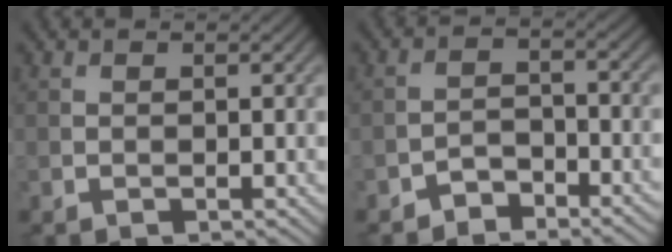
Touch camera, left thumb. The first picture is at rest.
{"total": 3.1, "force": [-2.7, 1.1, 1.1], "torque": [-0.018, 0.007, -0.057]}